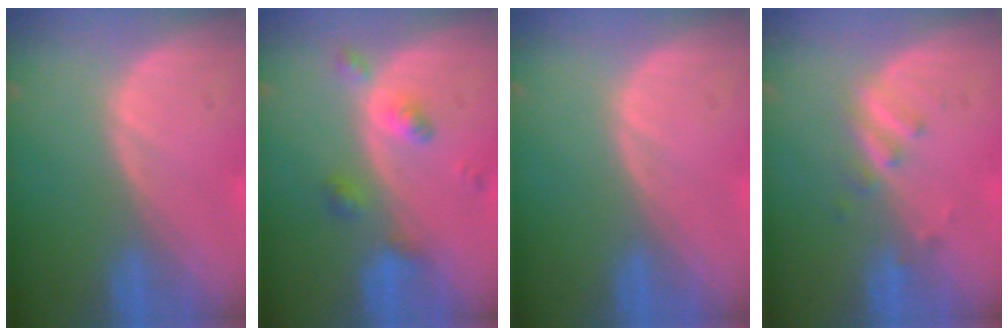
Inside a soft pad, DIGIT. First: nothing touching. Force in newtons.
{"total": 4.2, "press": 4.1, "slide": 0.8}
{"total": 0.0}
{"total": 2.8, "press": 2.6, "slide": 1.2}